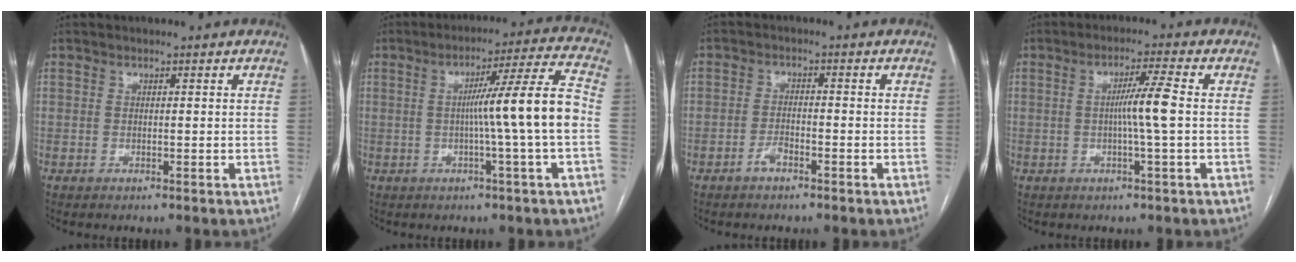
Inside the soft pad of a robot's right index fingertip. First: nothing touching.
{"total": 11.1, "force": [-1.2, -1.9, 10.9], "torque": [-0.167, 0.011, -0.017]}
{"total": 2.2, "force": [-1.5, 0.6, 1.4], "torque": [-0.027, 0.003, -0.028]}
{"total": 5.1, "force": [-0.3, -0.9, 5.1], "torque": [-0.089, 0.005, -0.004]}